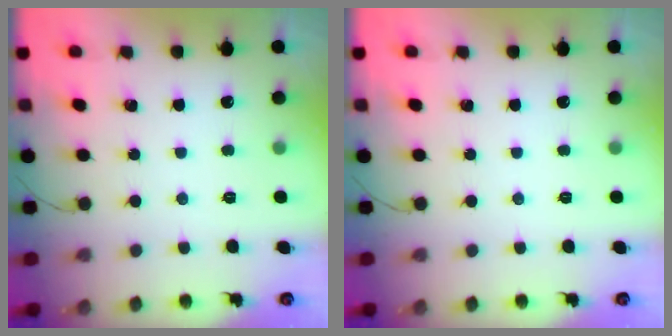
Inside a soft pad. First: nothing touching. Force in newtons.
{"total": 0.0}